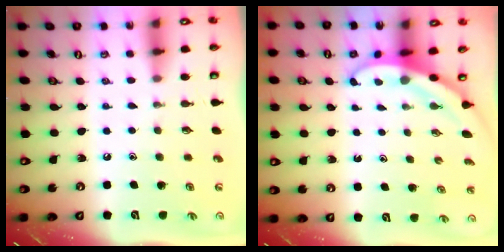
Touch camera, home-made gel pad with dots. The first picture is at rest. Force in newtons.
{"total": 3.0, "press": 3.0, "slide": 0.2}